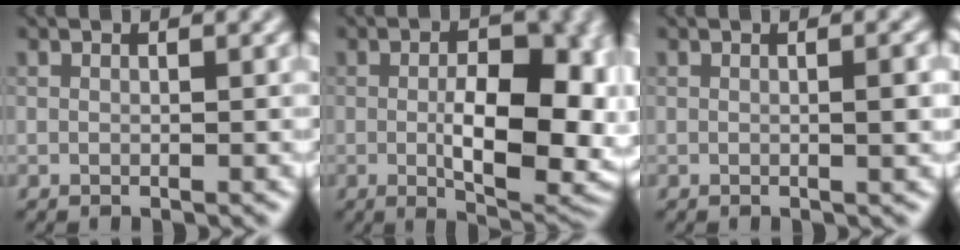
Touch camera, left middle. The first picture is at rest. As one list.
[{"total": 10.3, "force": [-1.1, 4.7, 9.1], "torque": [-0.134, -0.013, -0.007]}, {"total": 1.6, "force": [0.0, 0.3, 1.6], "torque": [-0.023, 0.001, 0.000]}]